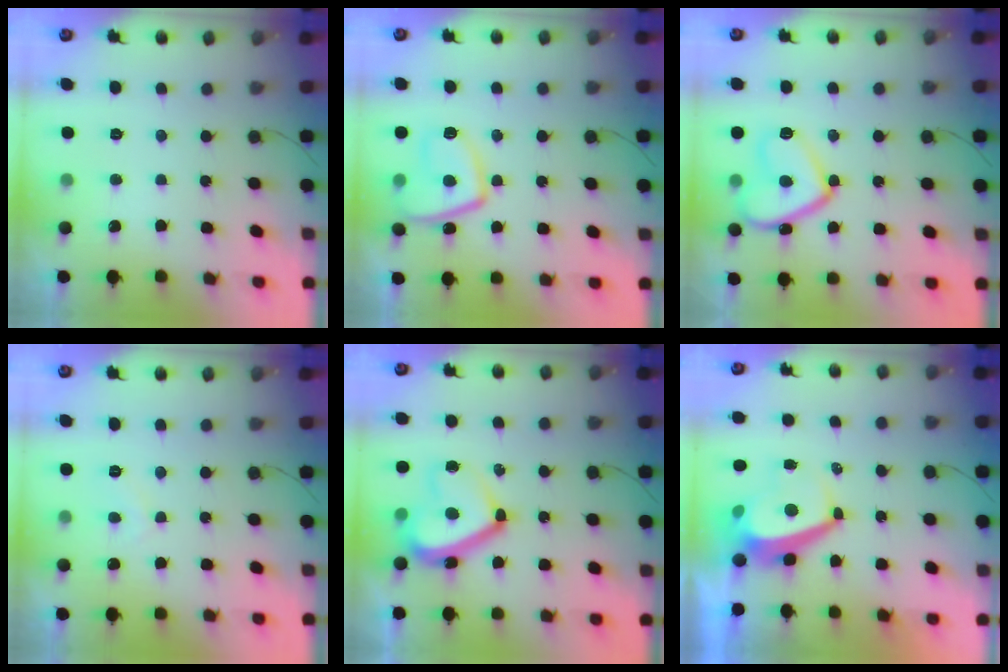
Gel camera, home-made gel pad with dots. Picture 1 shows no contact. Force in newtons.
{"total": 10.8, "press": 10.7, "slide": 1.2}
{"total": 13.4, "press": 13.3, "slide": 1.2}
{"total": 3.1, "press": 3.0, "slide": 0.6}
{"total": 15.2, "press": 15.1, "slide": 1.8}
{"total": 6.3, "press": 6.2, "slide": 0.8}